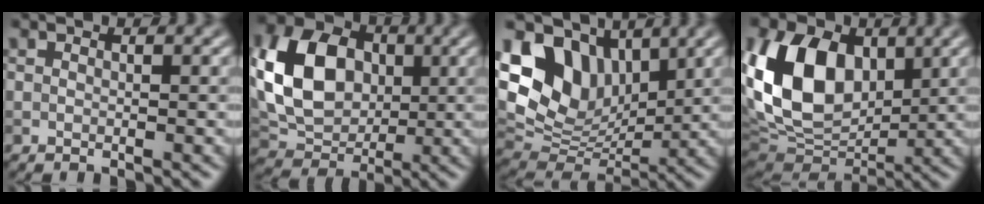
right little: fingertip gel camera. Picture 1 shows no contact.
{"total": 9.5, "force": [1.2, 7.1, 6.3], "torque": [-0.130, 0.008, 0.022]}
{"total": 10.9, "force": [4.9, 7.5, 6.3], "torque": [-0.136, 0.010, 0.090]}
{"total": 13.4, "force": [2.5, 9.2, 9.4], "torque": [-0.208, 0.007, 0.038]}